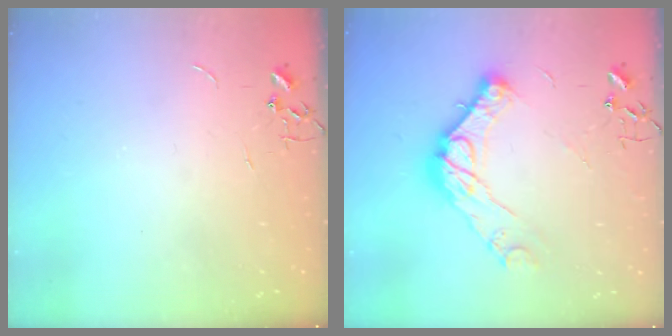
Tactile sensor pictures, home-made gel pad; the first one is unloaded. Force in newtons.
{"total": 16.1, "press": 16.1, "slide": 1.1}